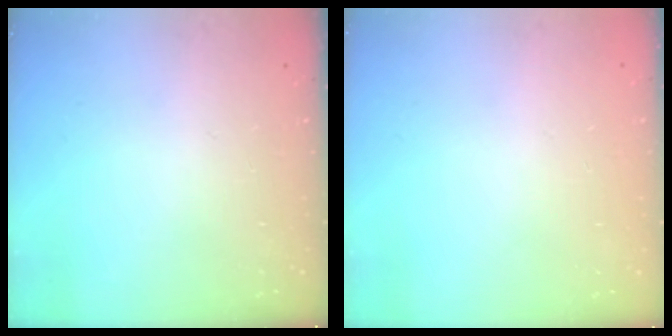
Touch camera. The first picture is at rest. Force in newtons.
{"total": 0.0}